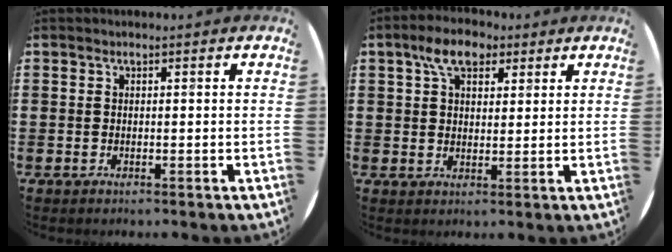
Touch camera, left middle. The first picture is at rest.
{"total": 6.1, "force": [3.9, 3.4, 3.3], "torque": [-0.061, 0.007, 0.068]}